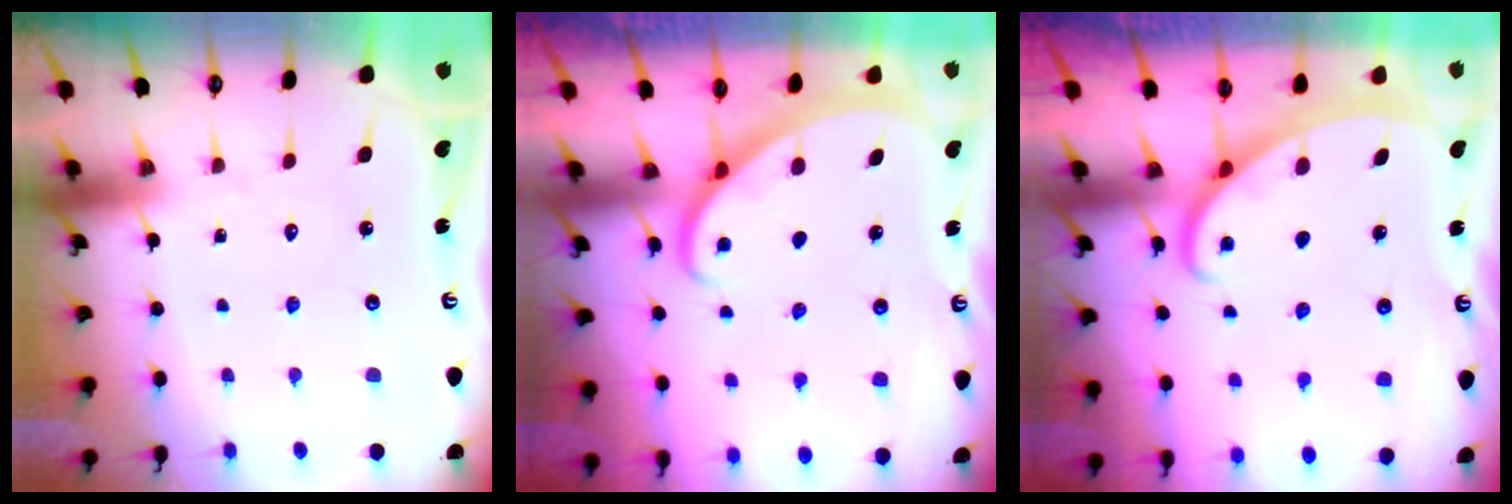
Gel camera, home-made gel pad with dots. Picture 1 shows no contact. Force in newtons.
{"total": 2.3, "press": 2.3, "slide": 0.2}
{"total": 2.8, "press": 2.8, "slide": 0.1}